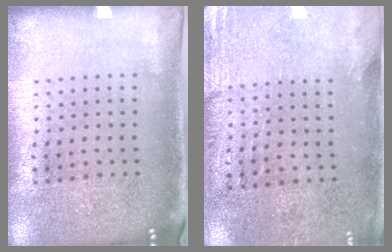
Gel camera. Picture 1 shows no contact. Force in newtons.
{"total": 2.8, "press": 2.4, "slide": 1.3}